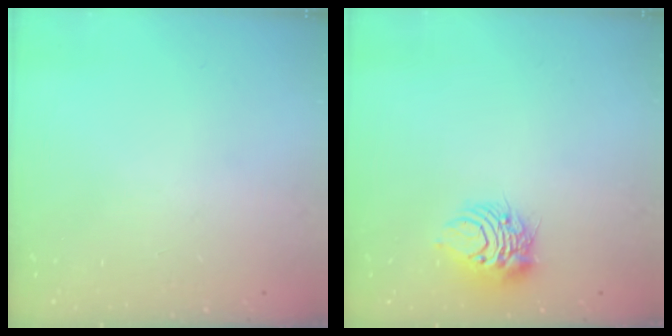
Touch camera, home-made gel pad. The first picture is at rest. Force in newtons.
{"total": 8.2, "press": 8.2, "slide": 0.3}